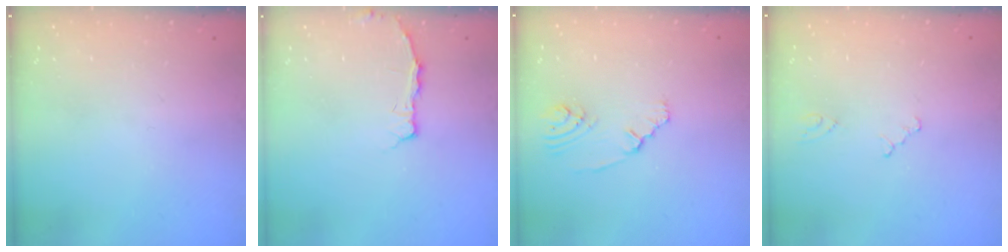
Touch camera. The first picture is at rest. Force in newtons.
{"total": 3.5, "press": 3.4, "slide": 0.5}
{"total": 2.2, "press": 2.2, "slide": 0.5}
{"total": 0.0}